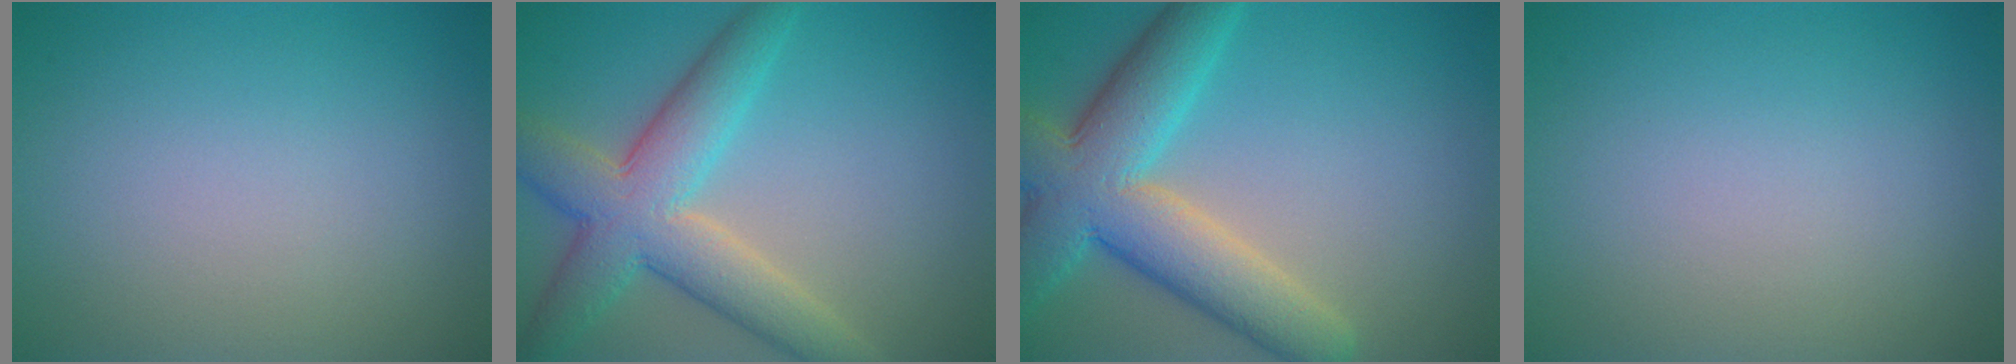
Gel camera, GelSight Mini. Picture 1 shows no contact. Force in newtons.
{"total": 7.3, "press": 7.3, "slide": 0.4}
{"total": 9.1, "press": 9.1, "slide": 0.5}
{"total": 0.0}